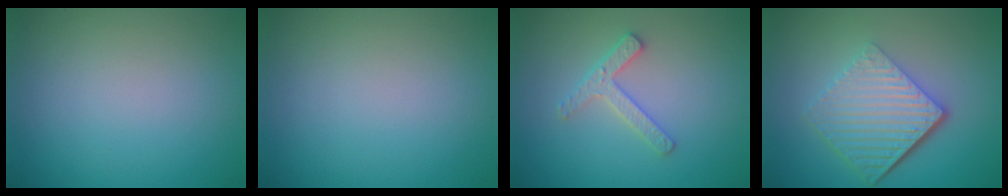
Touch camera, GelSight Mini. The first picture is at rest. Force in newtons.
{"total": 0.0}
{"total": 2.4, "press": 2.4, "slide": 0.4}
{"total": 7.0, "press": 4.5, "slide": 5.3}